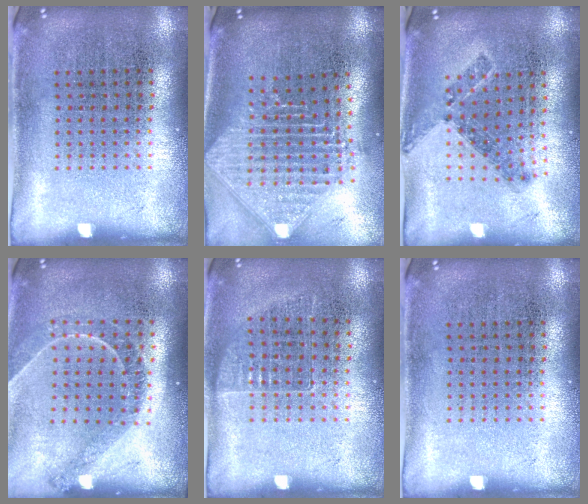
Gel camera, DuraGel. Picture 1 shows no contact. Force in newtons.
{"total": 2.4, "press": 1.8, "slide": 1.5}
{"total": 0.9, "press": 0.8, "slide": 0.4}
{"total": 1.2, "press": 1.2, "slide": 0.3}
{"total": 0.7, "press": 0.7, "slide": 0.1}
{"total": 0.0}